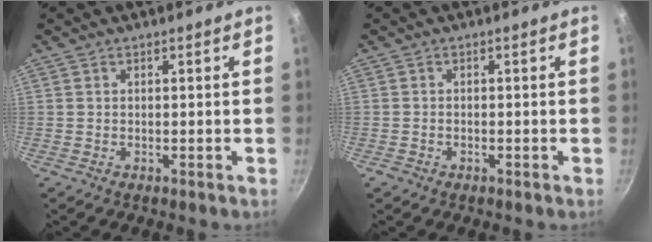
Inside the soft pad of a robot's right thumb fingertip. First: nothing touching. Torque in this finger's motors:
{"motor_torque": [-0.21, 0.20, 0.09, 0.23, 0.02]}